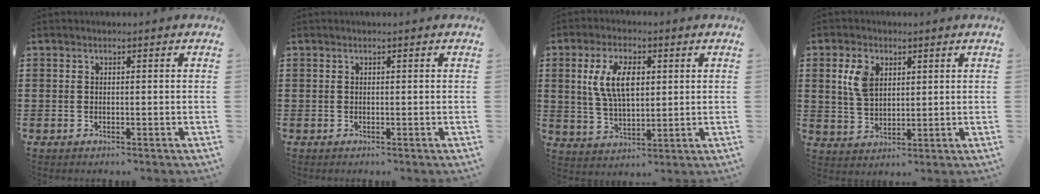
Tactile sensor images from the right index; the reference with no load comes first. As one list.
[{"total": 0.0}, {"total": 8.1, "force": [2.0, 4.0, 6.7], "torque": [-0.148, 0.011, 0.032]}, {"total": 5.5, "force": [2.0, 3.6, 3.6], "torque": [-0.091, 0.009, 0.033]}]